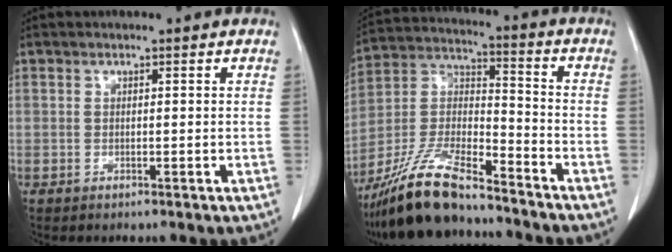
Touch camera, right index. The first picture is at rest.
{"total": 15.8, "force": [-13.1, 3.0, 8.4], "torque": [-0.179, -0.010, -0.245]}